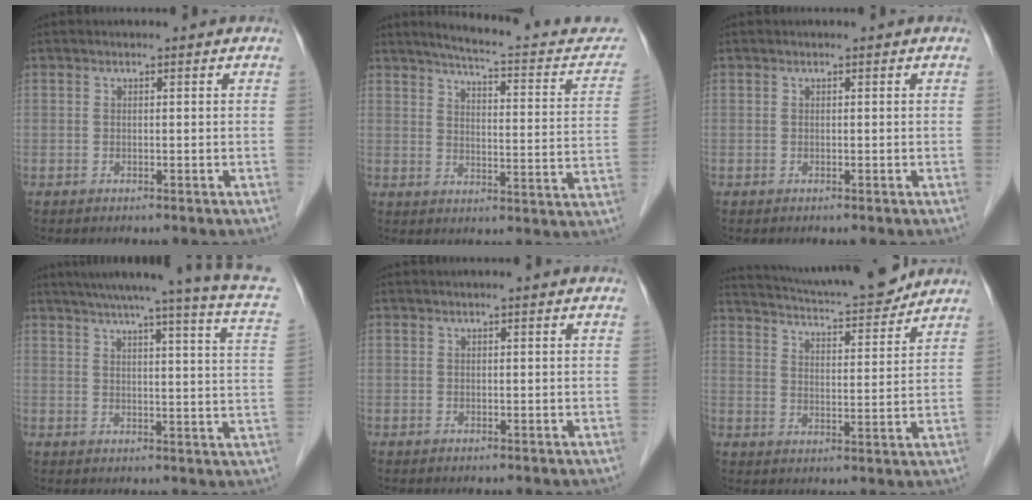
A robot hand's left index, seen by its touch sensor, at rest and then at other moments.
{"total": 17.5, "force": [15.3, 2.9, 8.0], "torque": [-0.094, -0.018, 0.176]}
{"total": 0.0}
{"total": 20.6, "force": [16.5, -0.4, 12.2], "torque": [-0.181, -0.017, 0.194]}
{"total": 1.3, "force": [1.1, -0.2, 0.6], "torque": [-0.013, 0.013, 0.022]}
{"total": 16.0, "force": [14.9, 1.4, 5.8], "torque": [-0.102, 0.006, 0.220]}